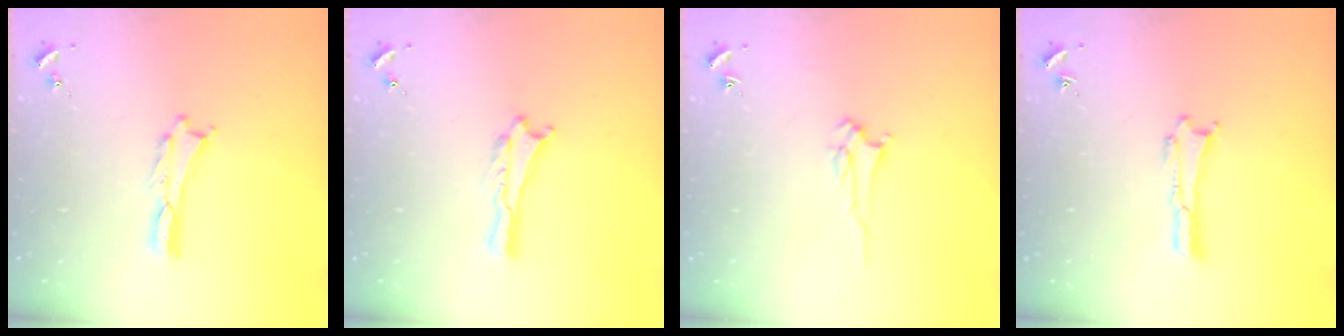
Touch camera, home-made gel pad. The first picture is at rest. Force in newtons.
{"total": 0.0}
{"total": 2.8, "press": 2.8, "slide": 0.4}
{"total": 0.0}